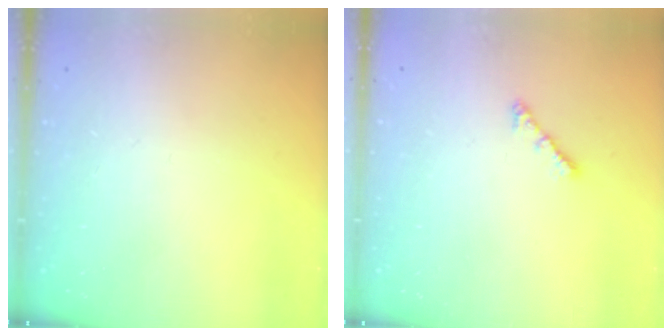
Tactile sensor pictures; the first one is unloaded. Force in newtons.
{"total": 3.0, "press": 2.9, "slide": 0.6}